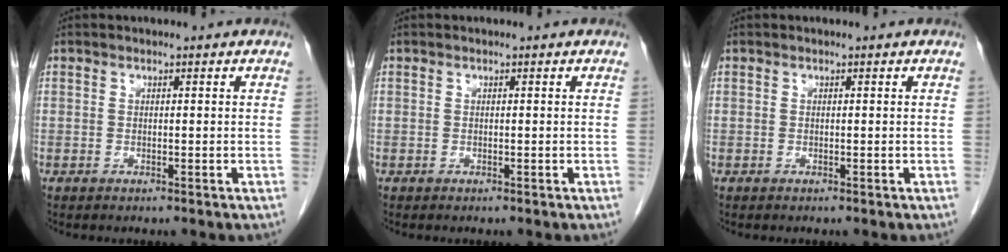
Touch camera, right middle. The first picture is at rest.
{"total": 0.0}
{"total": 0.0}